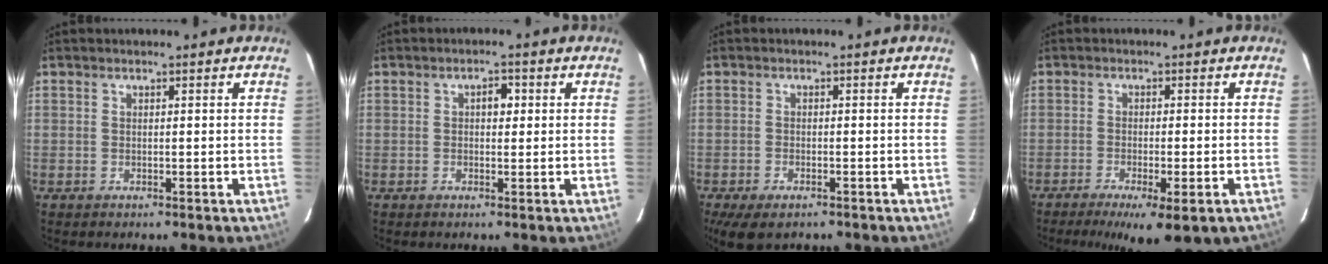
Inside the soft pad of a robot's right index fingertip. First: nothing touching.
{"total": 2.2, "force": [0.5, 1.2, 1.8], "torque": [-0.027, 0.011, 0.006]}
{"total": 6.7, "force": [-4.8, 2.9, 3.7], "torque": [-0.064, -0.010, -0.072]}
{"total": 10.0, "force": [-6.8, 1.6, 7.2], "torque": [-0.095, -0.020, -0.098]}